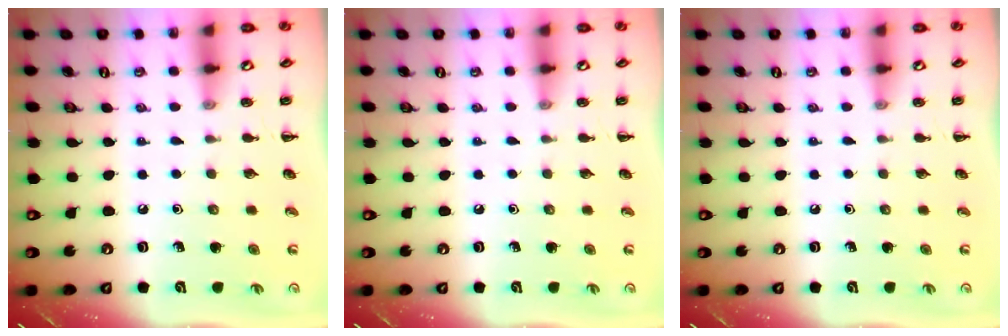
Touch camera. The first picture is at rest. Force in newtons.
{"total": 0.0}
{"total": 0.0}